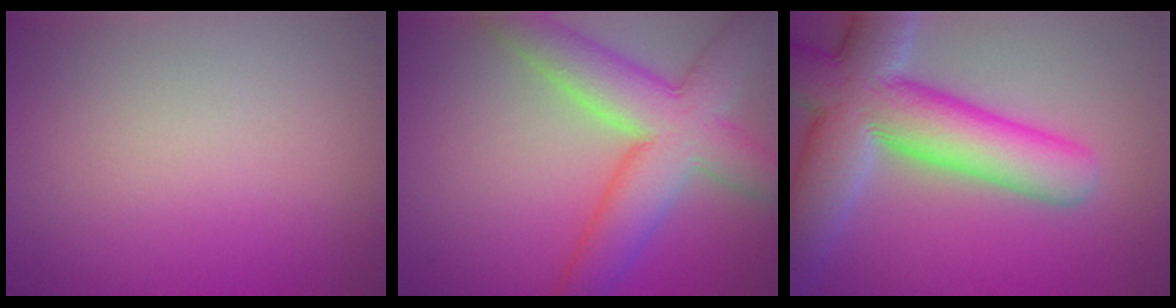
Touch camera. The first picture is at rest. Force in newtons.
{"total": 8.5, "press": 8.4, "slide": 0.4}
{"total": 12.1, "press": 12.0, "slide": 1.2}